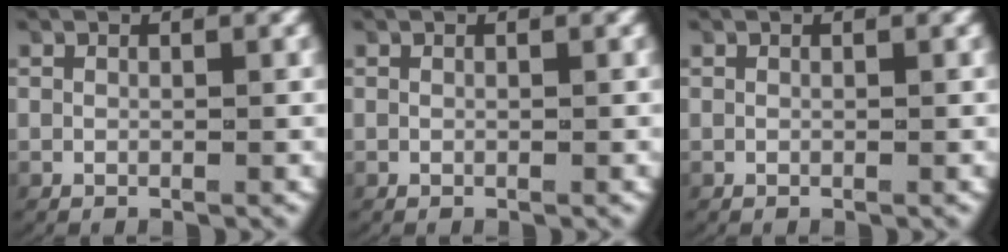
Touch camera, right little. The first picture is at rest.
{"total": 0.0}
{"total": 0.0}